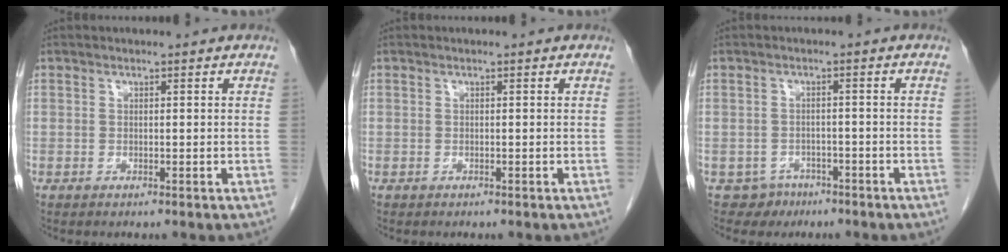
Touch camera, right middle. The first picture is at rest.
{"total": 0.0}
{"total": 3.2, "force": [-2.1, 2.4, -0.1], "torque": [-0.001, 0.010, -0.026]}